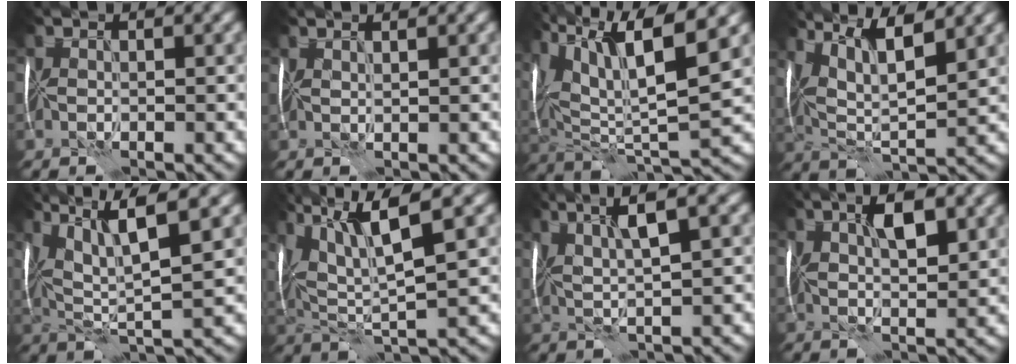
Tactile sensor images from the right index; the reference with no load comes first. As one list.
[{"total": 1.2, "force": [1.0, 0.0, 0.7], "torque": [-0.001, 0.001, -0.002]}, {"total": 13.2, "force": [6.3, 3.8, 11.0], "torque": [-0.223, 0.013, 0.126]}, {"total": 7.7, "force": [4.2, 2.3, 6.1], "torque": [-0.107, 0.008, 0.061]}, {"total": 8.7, "force": [4.0, 1.5, 7.6], "torque": [-0.145, 0.014, 0.072]}, {"total": 9.7, "force": [4.3, 2.2, 8.4], "torque": [-0.173, 0.014, 0.079]}, {"total": 5.4, "force": [2.0, 0.7, 5.0], "torque": [-0.097, 0.006, 0.038]}, {"total": 5.3, "force": [1.6, 2.0, 4.7], "torque": [-0.082, 0.003, 0.024]}]